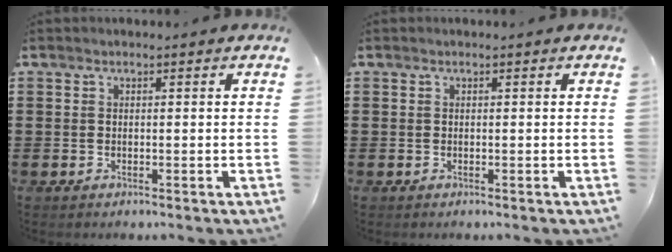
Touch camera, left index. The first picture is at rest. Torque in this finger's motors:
{"motor_torque": [0.00, 0.00, 0.00, 0.00]}